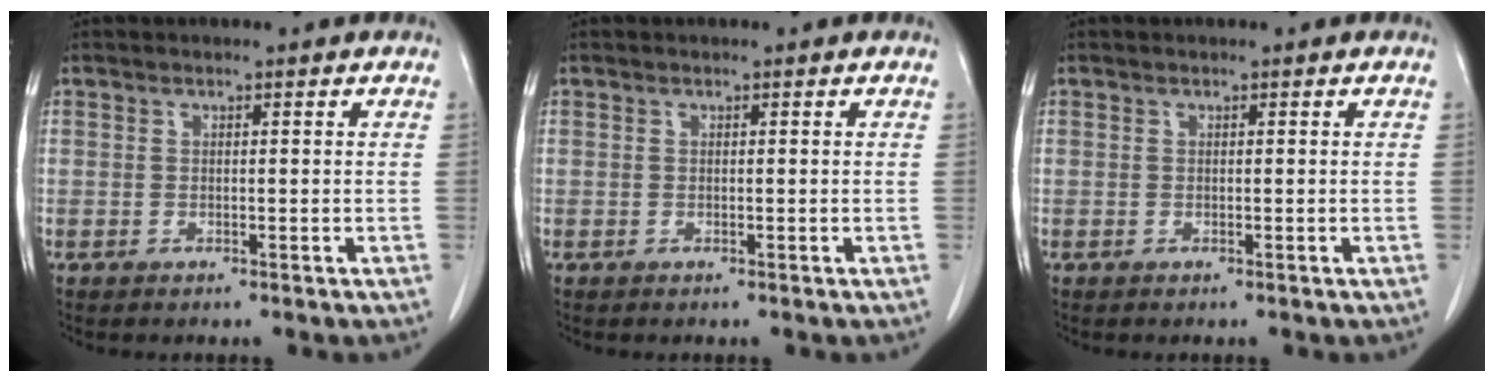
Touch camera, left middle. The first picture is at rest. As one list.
[{"total": 0.0}, {"total": 0.0}]